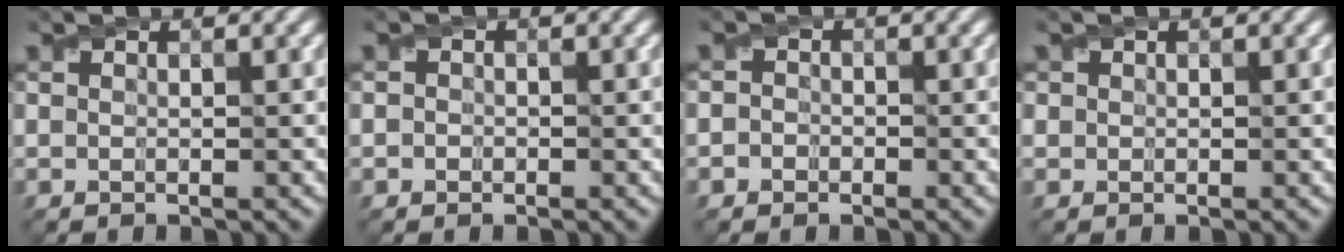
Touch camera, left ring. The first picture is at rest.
{"total": 0.8, "force": [-0.1, 0.7, 0.2], "torque": [0.001, -0.004, -0.004]}
{"total": 1.3, "force": [-0.4, 1.2, 0.4], "torque": [0.010, 0.002, -0.015]}
{"total": 0.6, "force": [0.1, 0.6, 0.0], "torque": [0.003, -0.002, 0.003]}